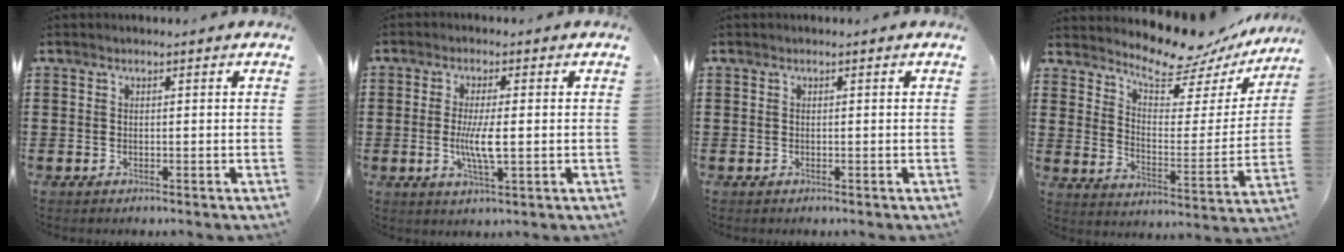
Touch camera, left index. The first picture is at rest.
{"total": 5.6, "force": [-0.3, 1.1, 5.5], "torque": [-0.111, -0.005, -0.012]}
{"total": 0.0}
{"total": 9.9, "force": [9.0, 2.1, 3.7], "torque": [-0.087, -0.068, 0.157]}